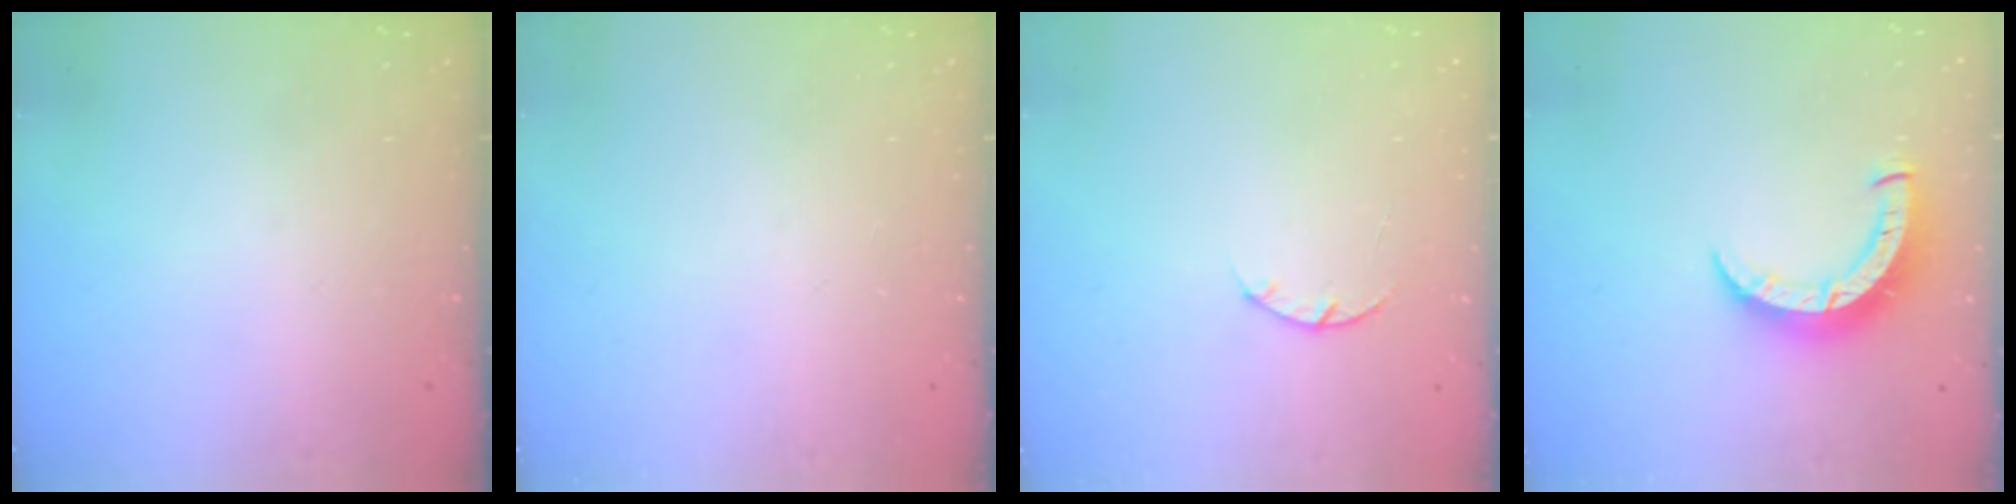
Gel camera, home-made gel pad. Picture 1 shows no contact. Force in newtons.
{"total": 0.0}
{"total": 2.9, "press": 2.9, "slide": 0.5}
{"total": 8.3, "press": 8.3, "slide": 1.0}